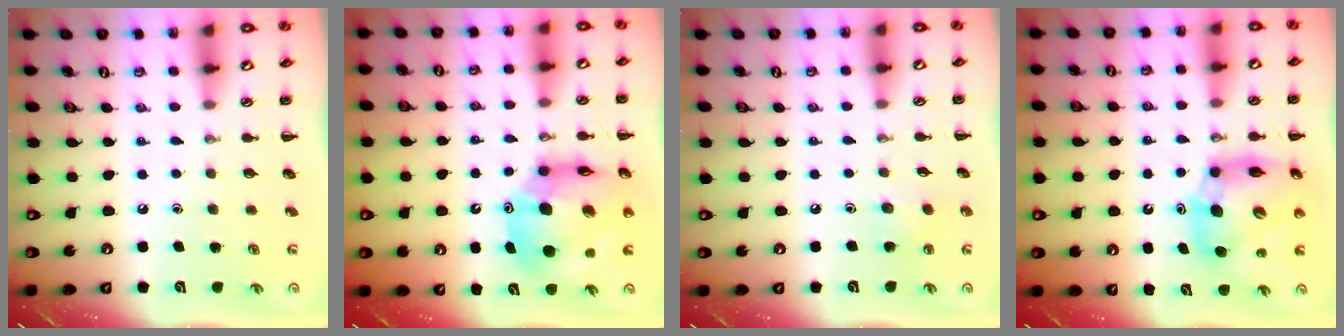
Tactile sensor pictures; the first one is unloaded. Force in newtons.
{"total": 16.6, "press": 15.8, "slide": 4.9}
{"total": 4.1, "press": 4.0, "slide": 1.0}
{"total": 12.6, "press": 12.1, "slide": 3.5}